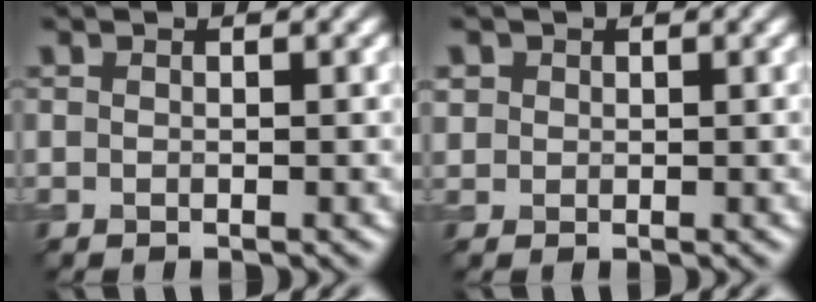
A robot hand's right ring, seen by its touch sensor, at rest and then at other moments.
{"total": 1.0, "force": [0.4, 0.9, 0.1], "torque": [0.002, -0.002, 0.010]}